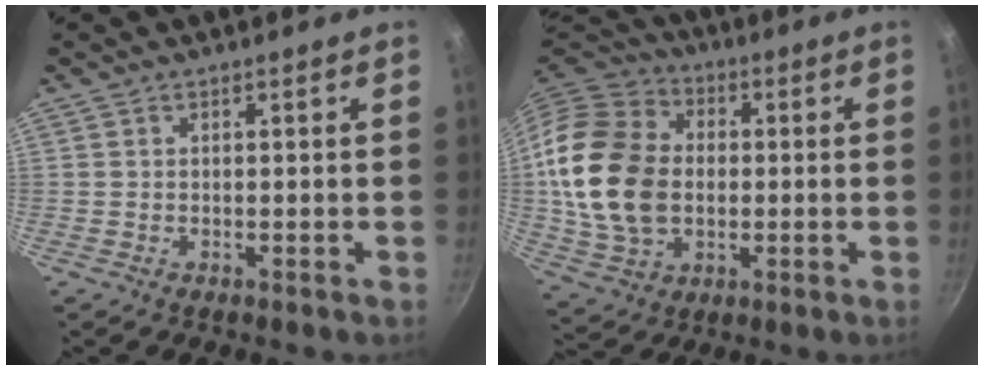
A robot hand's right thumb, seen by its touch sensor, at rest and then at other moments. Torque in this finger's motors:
{"motor_torque": [-0.40, 1.44, 1.27, -1.20, 0.19]}